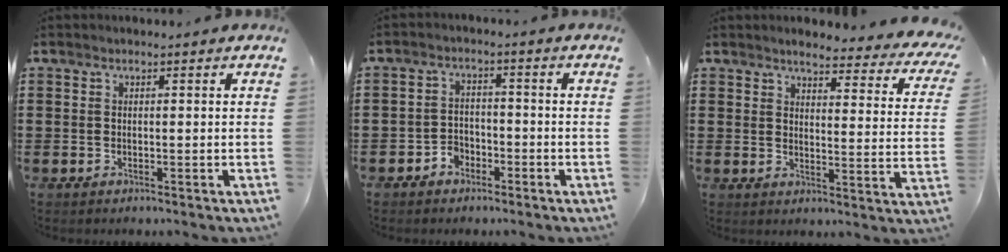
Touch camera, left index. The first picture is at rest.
{"total": 3.0, "force": [-2.4, 1.7, 0.3], "torque": [-0.014, 0.005, -0.051]}
{"total": 4.1, "force": [3.6, 0.5, 1.9], "torque": [-0.047, -0.026, 0.056]}